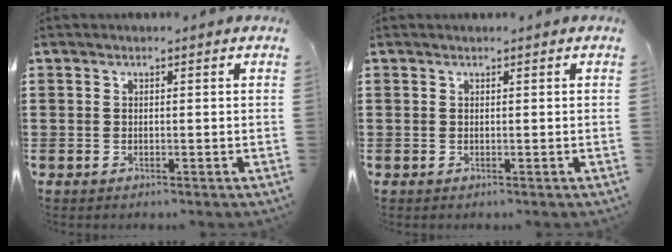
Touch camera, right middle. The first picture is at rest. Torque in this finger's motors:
{"motor_torque": [0.05, -0.45, 0.02, 0.00]}